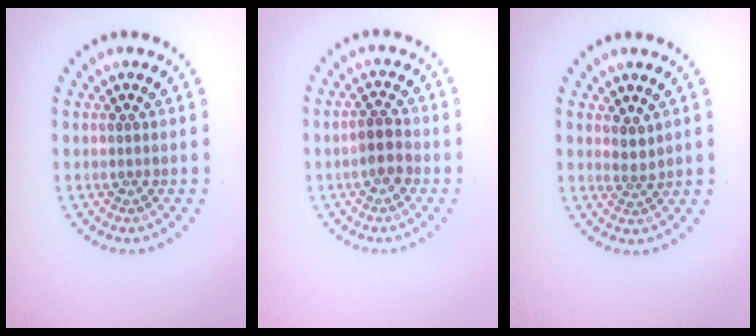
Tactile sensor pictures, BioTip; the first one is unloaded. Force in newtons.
{"total": 2.2, "press": 2.0, "slide": 0.9}
{"total": 1.4, "press": 1.1, "slide": 0.9}